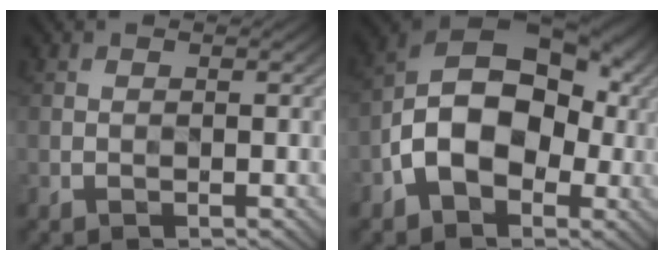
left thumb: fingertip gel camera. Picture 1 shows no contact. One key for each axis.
{"total": 13.7, "fx": -2.7, "fy": 8.9, "fz": 10.0, "tx": -0.150, "ty": 0.013, "tz": -0.062}